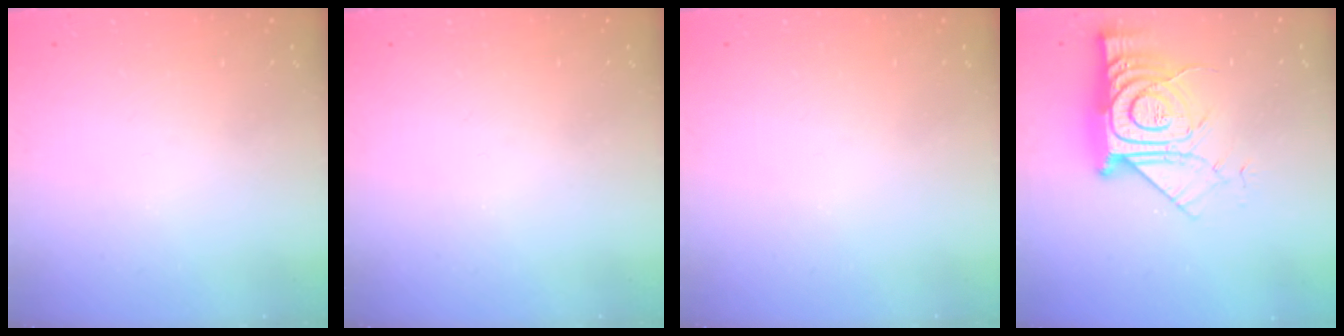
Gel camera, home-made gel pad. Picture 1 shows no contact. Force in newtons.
{"total": 0.0}
{"total": 0.0}
{"total": 17.3, "press": 17.2, "slide": 1.2}